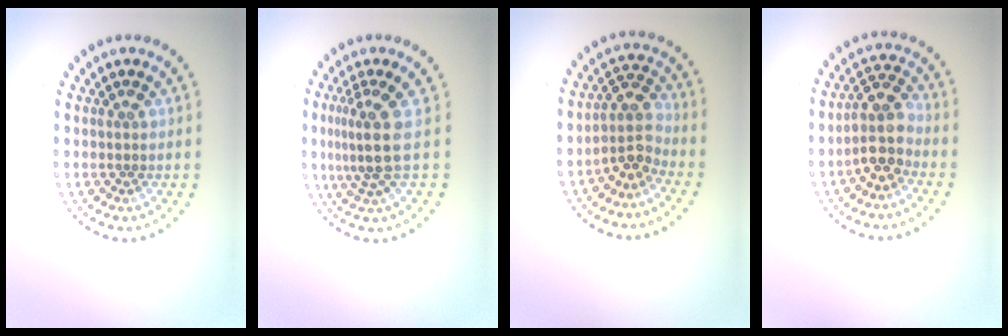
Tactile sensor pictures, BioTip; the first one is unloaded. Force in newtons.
{"total": 3.3, "press": 2.4, "slide": 2.2}
{"total": 2.9, "press": 2.2, "slide": 1.8}
{"total": 3.3, "press": 2.7, "slide": 1.9}